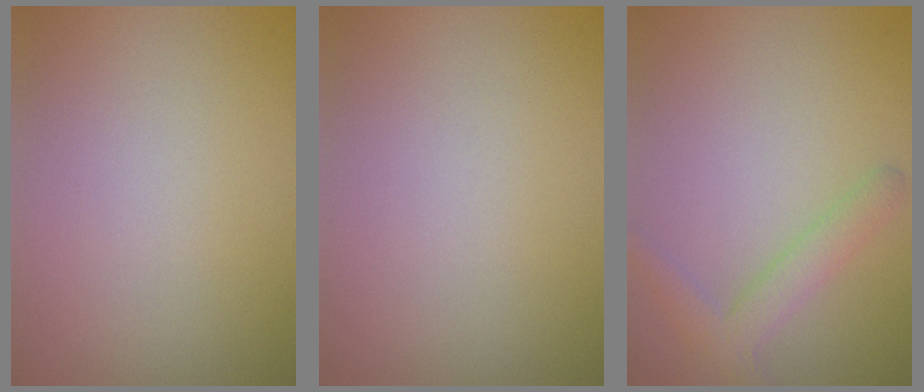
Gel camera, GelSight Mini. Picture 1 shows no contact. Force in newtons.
{"total": 0.0}
{"total": 2.3, "press": 2.3, "slide": 0.2}